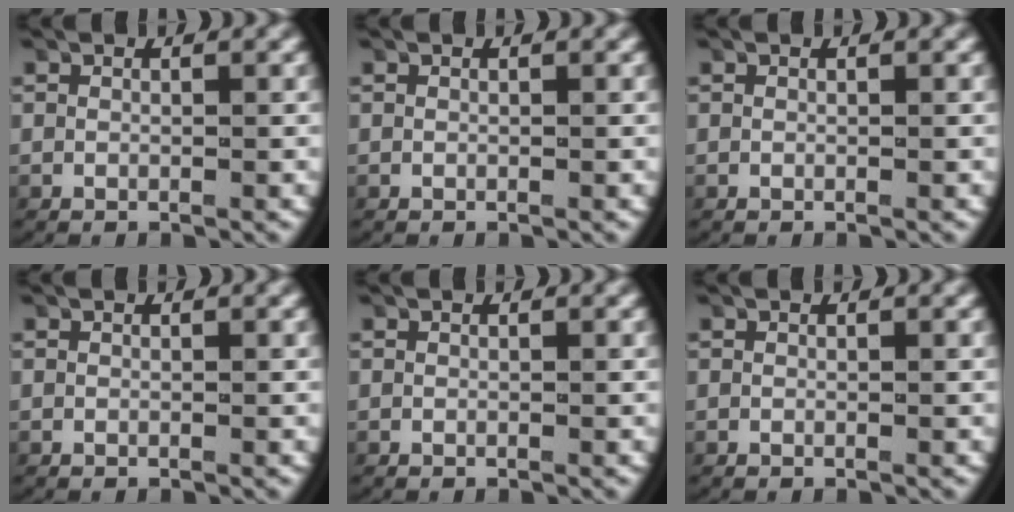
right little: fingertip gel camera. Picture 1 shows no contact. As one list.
[{"total": 0.0}, {"total": 0.0}, {"total": 0.0}, {"total": 0.0}, {"total": 0.0}]